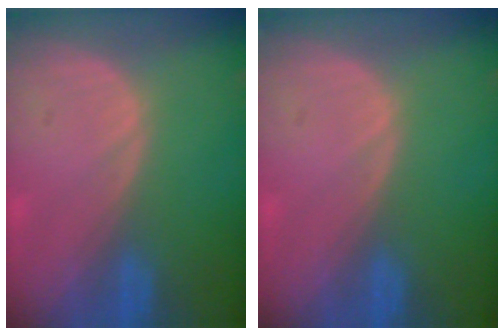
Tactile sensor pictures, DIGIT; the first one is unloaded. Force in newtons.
{"total": 0.0}